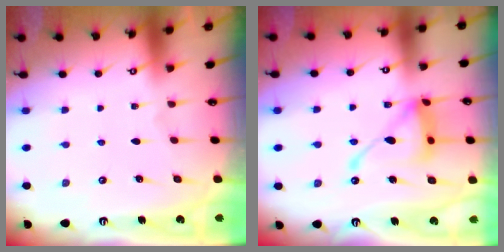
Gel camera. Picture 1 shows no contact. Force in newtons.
{"total": 17.3, "press": 17.2, "slide": 1.4}